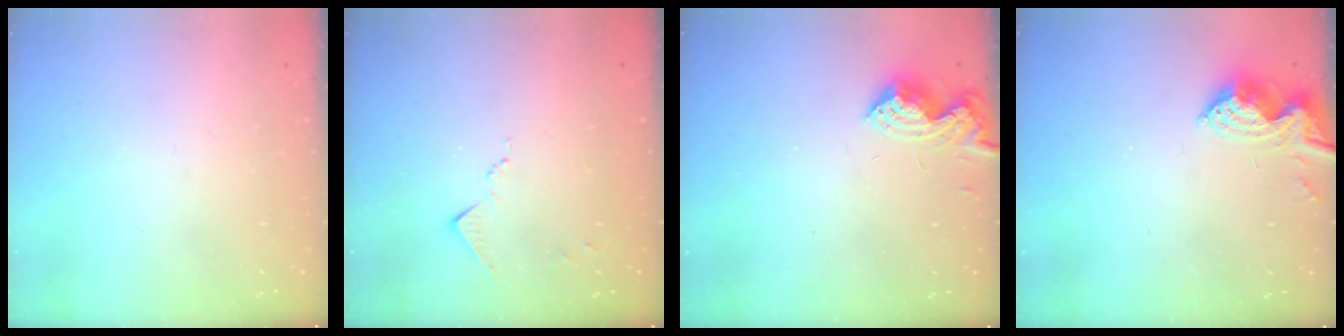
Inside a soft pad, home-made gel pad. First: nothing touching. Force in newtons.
{"total": 7.0, "press": 6.9, "slide": 0.8}
{"total": 9.3, "press": 9.3, "slide": 0.2}
{"total": 10.4, "press": 10.3, "slide": 0.9}